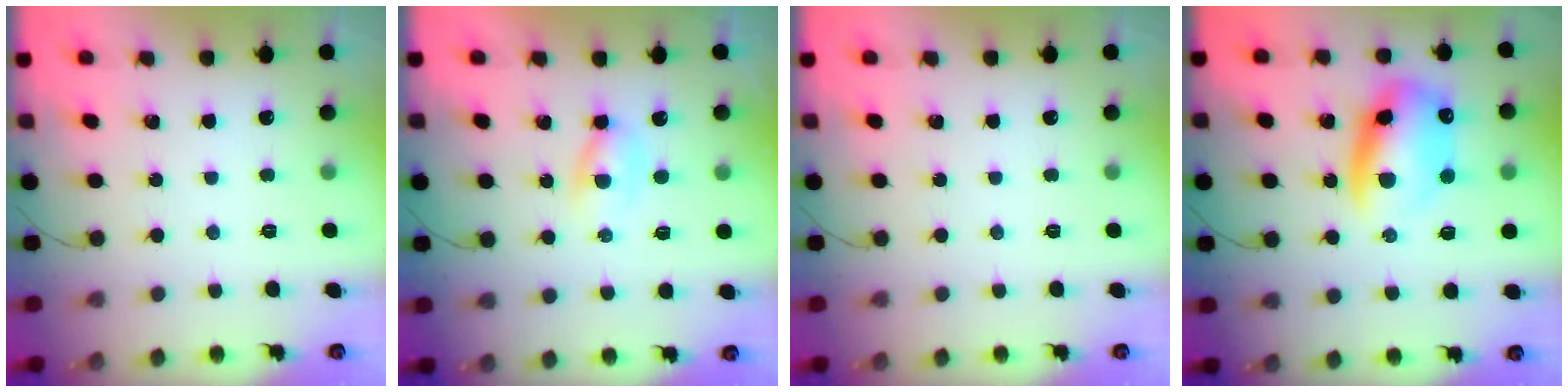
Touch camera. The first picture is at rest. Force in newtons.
{"total": 2.8, "press": 2.5, "slide": 1.1}
{"total": 0.0}
{"total": 13.5, "press": 13.2, "slide": 3.0}